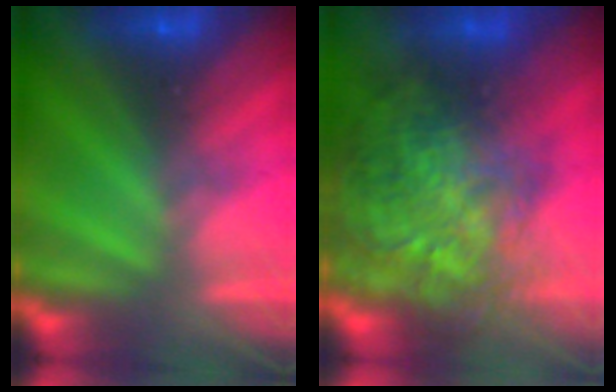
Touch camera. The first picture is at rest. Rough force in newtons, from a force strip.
{"total": 10.1}